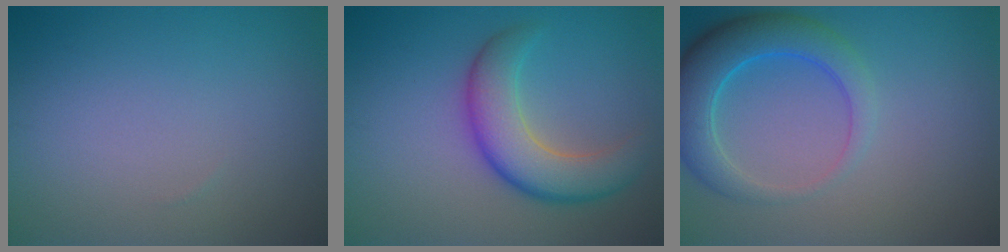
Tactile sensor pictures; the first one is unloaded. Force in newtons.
{"total": 5.7, "press": 5.7, "slide": 0.3}
{"total": 5.7, "press": 5.7, "slide": 0.2}